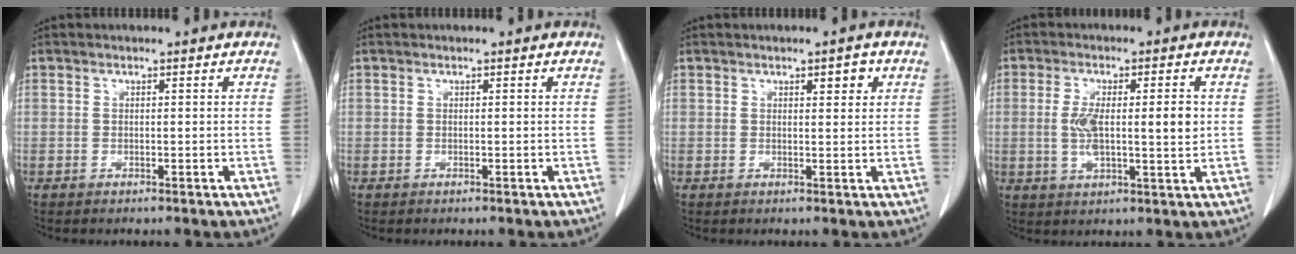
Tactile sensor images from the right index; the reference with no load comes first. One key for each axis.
{"total": 0.0}
{"total": 2.2, "fx": 1.1, "fy": 0.7, "fz": 1.7, "tx": -0.024, "ty": -0.002, "tz": 0.015}
{"total": 8.3, "fx": 0.4, "fy": 2.3, "fz": 8.0, "tx": -0.143, "ty": 0.001, "tz": 0.009}